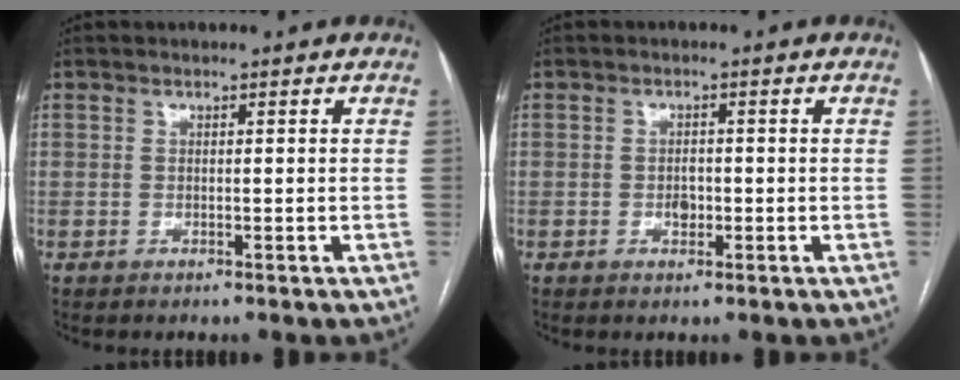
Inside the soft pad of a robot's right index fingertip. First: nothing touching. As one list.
[{"total": 1.7, "force": [-0.5, 1.1, 1.2], "torque": [-0.020, 0.005, -0.003]}]